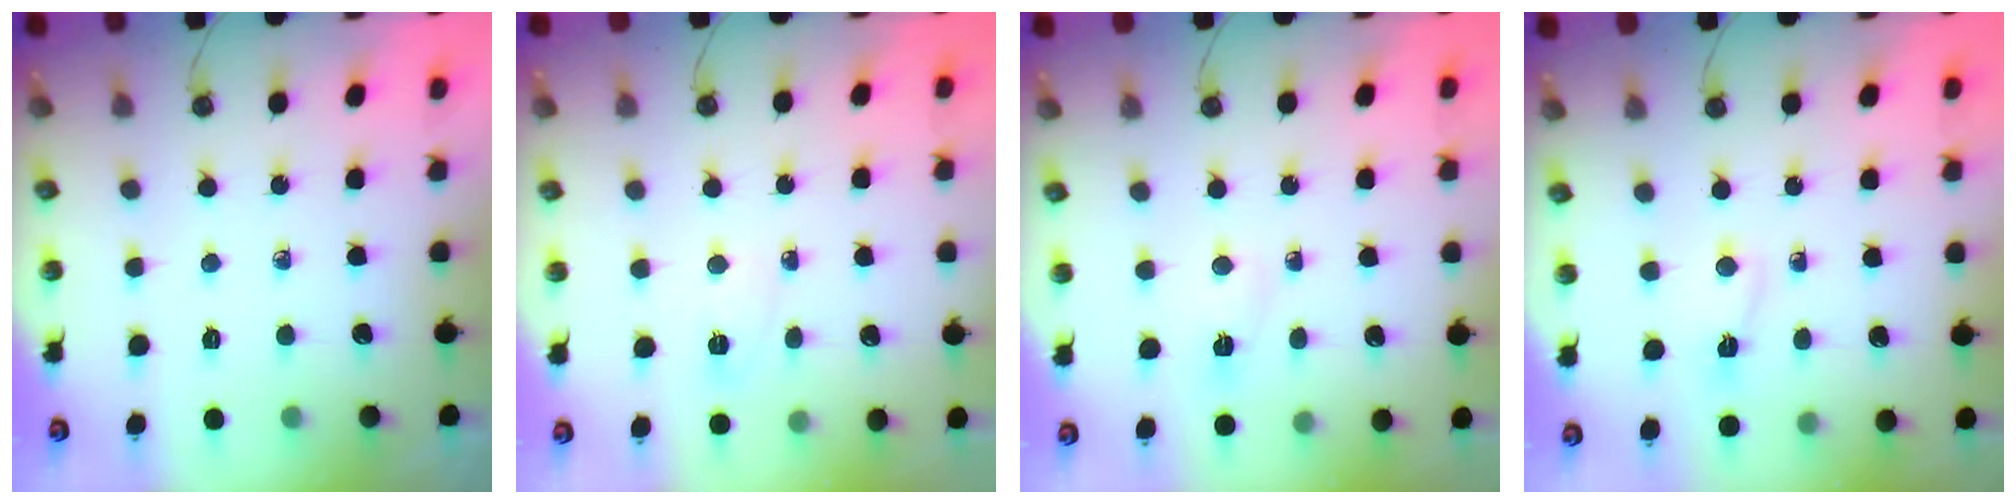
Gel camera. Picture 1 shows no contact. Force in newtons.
{"total": 3.8, "press": 3.8, "slide": 0.7}
{"total": 2.7, "press": 2.7, "slide": 0.4}
{"total": 2.0, "press": 2.0, "slide": 0.4}